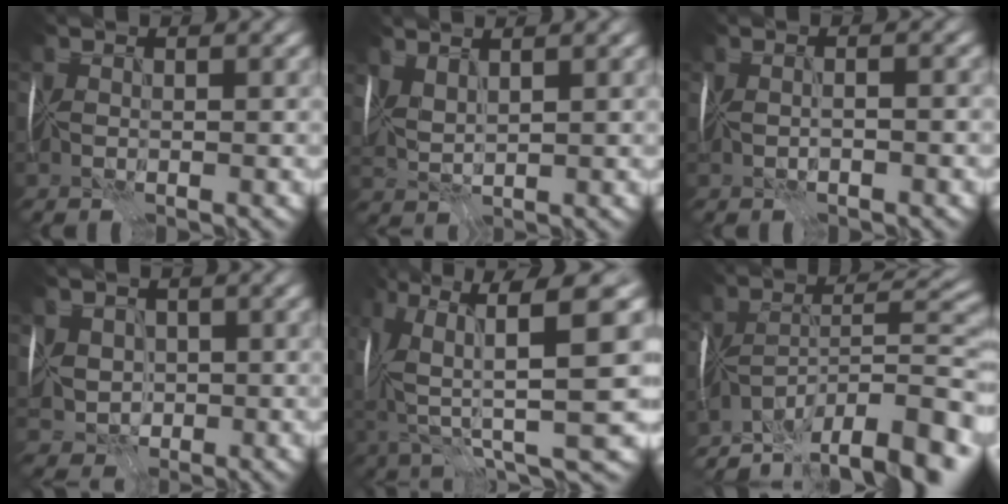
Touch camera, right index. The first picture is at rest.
{"total": 2.1, "force": [1.3, 0.3, 1.6], "torque": [-0.043, 0.004, 0.034]}
{"total": 1.5, "force": [-0.7, 0.1, 1.3], "torque": [-0.016, 0.004, -0.010]}
{"total": 3.5, "force": [0.4, 3.0, 1.6], "torque": [-0.026, 0.006, 0.005]}
{"total": 12.3, "force": [1.2, 3.5, 11.7], "torque": [-0.231, -0.006, 0.050]}
{"total": 14.6, "force": [-11.8, 3.6, 7.8], "torque": [-0.133, 0.010, -0.178]}